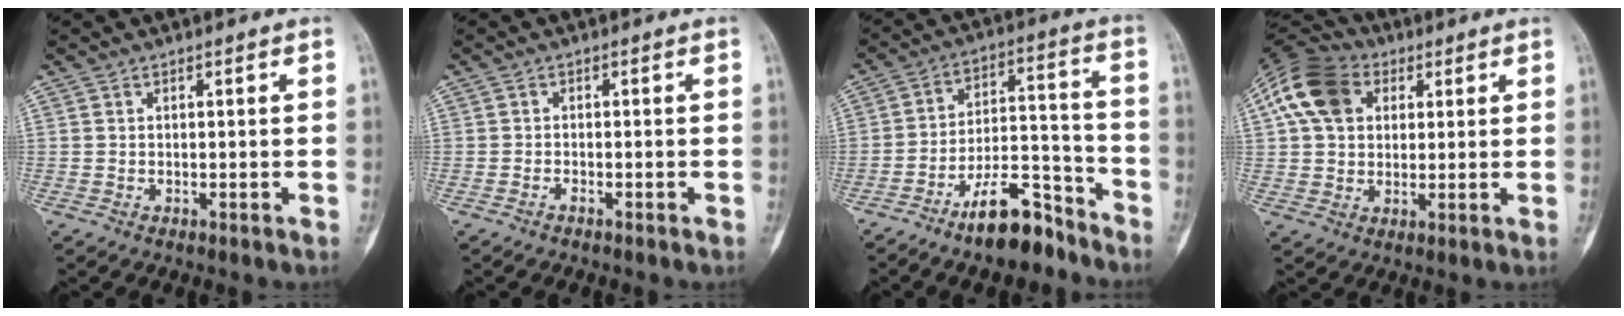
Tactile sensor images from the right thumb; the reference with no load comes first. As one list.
[{"total": 0.8, "force": [-0.7, 0.1, 0.3], "torque": [-0.005, 0.003, -0.012]}, {"total": 13.0, "force": [-9.5, 4.7, 7.4], "torque": [-0.102, 0.083, -0.164]}, {"total": 12.7, "force": [4.4, 9.0, 7.9], "torque": [-0.146, 0.012, 0.070]}]